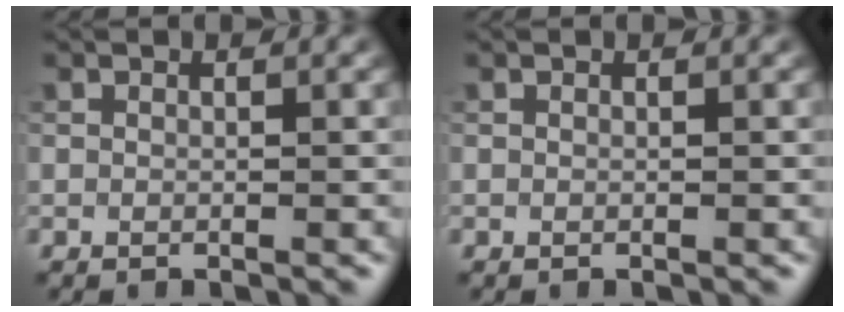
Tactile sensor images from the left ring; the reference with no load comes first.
{"total": 0.0}